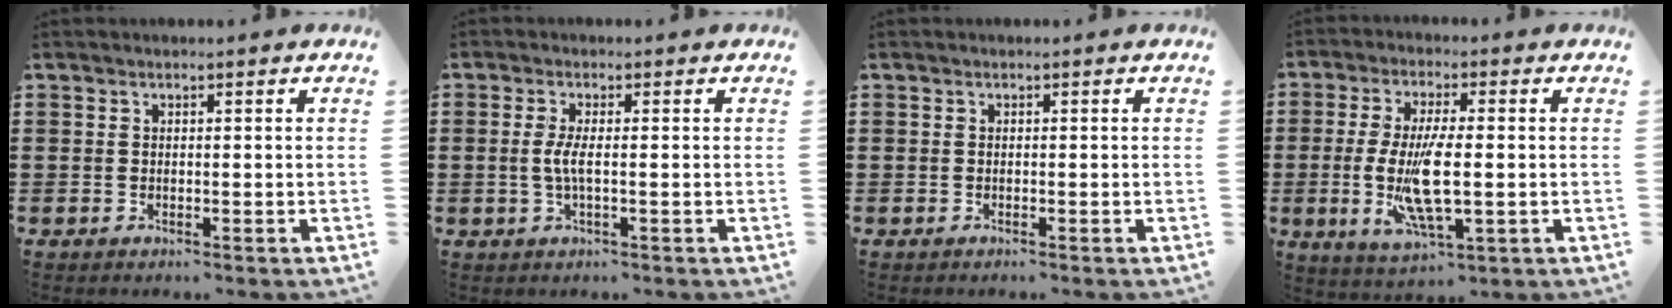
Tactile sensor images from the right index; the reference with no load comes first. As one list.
[{"total": 3.0, "force": [-0.4, 0.2, 3.0], "torque": [-0.077, -0.011, -0.016]}, {"total": 0.0}, {"total": 10.0, "force": [-1.2, 2.9, 9.5], "torque": [-0.204, -0.017, -0.023]}]